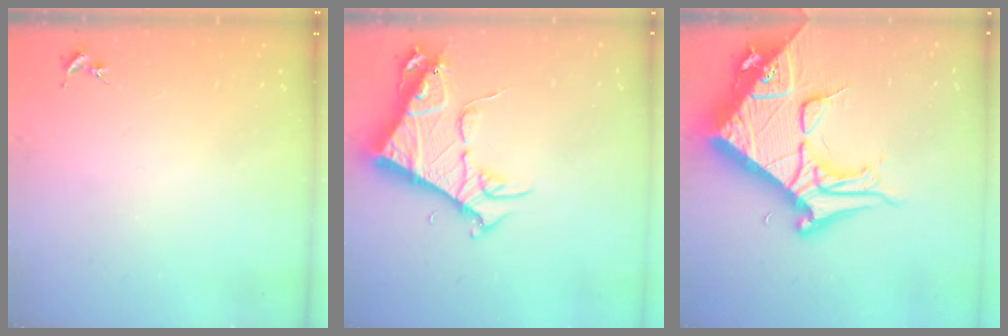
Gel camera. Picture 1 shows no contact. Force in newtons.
{"total": 7.9, "press": 7.9, "slide": 0.9}
{"total": 15.4, "press": 15.3, "slide": 1.7}